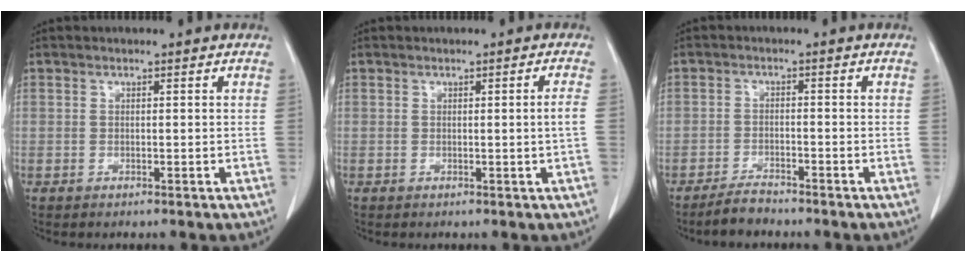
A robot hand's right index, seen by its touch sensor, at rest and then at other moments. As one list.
[{"total": 1.6, "force": [-0.2, -0.5, 1.5], "torque": [-0.024, -0.002, 0.000]}, {"total": 3.0, "force": [-2.8, 0.8, 0.8], "torque": [-0.017, -0.004, -0.051]}]